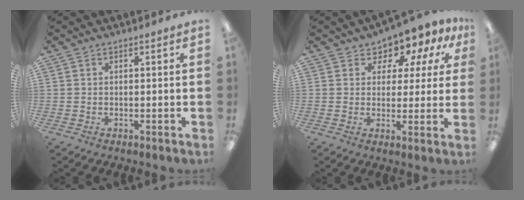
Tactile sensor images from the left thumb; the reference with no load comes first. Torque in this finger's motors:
{"motor_torque": [0.17, 0.30, -0.03, -0.04, 0.06]}